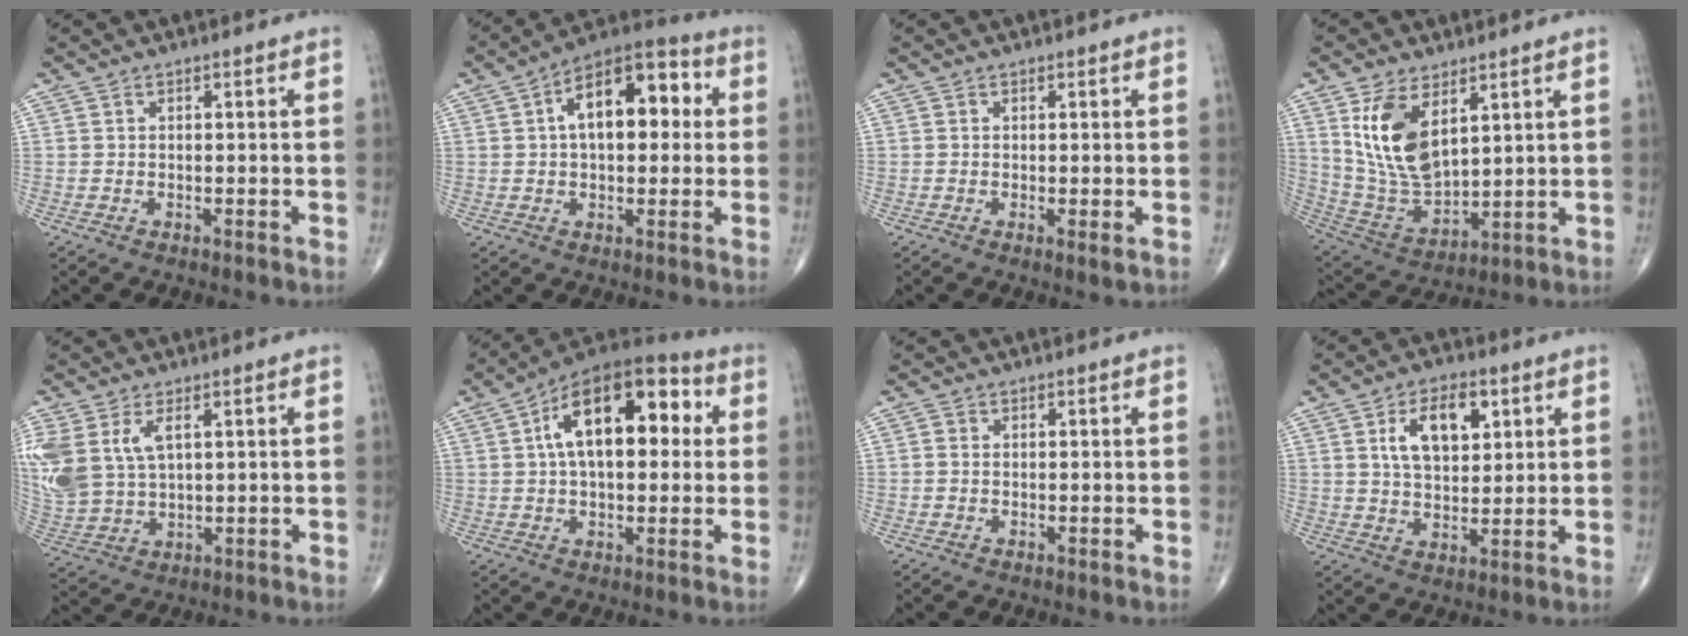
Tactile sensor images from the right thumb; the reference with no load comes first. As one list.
[{"total": 15.3, "force": [2.9, 8.2, 12.6], "torque": [-0.167, 0.031, 0.037]}, {"total": 1.3, "force": [-0.1, 0.2, 1.3], "torque": [-0.026, -0.007, -0.003]}, {"total": 14.5, "force": [5.8, 7.6, 10.9], "torque": [-0.195, -0.028, 0.132]}, {"total": 14.1, "force": [4.5, 8.7, 10.1], "torque": [-0.252, -0.005, 0.103]}, {"total": 19.5, "force": [4.2, 10.3, 16.0], "torque": [-0.222, 0.030, 0.054]}, {"total": 0.7, "force": [-0.1, 0.6, 0.3], "torque": [-0.003, 0.001, -0.005]}, {"total": 10.7, "force": [3.8, 6.0, 8.0], "torque": [-0.112, -0.009, 0.066]}]